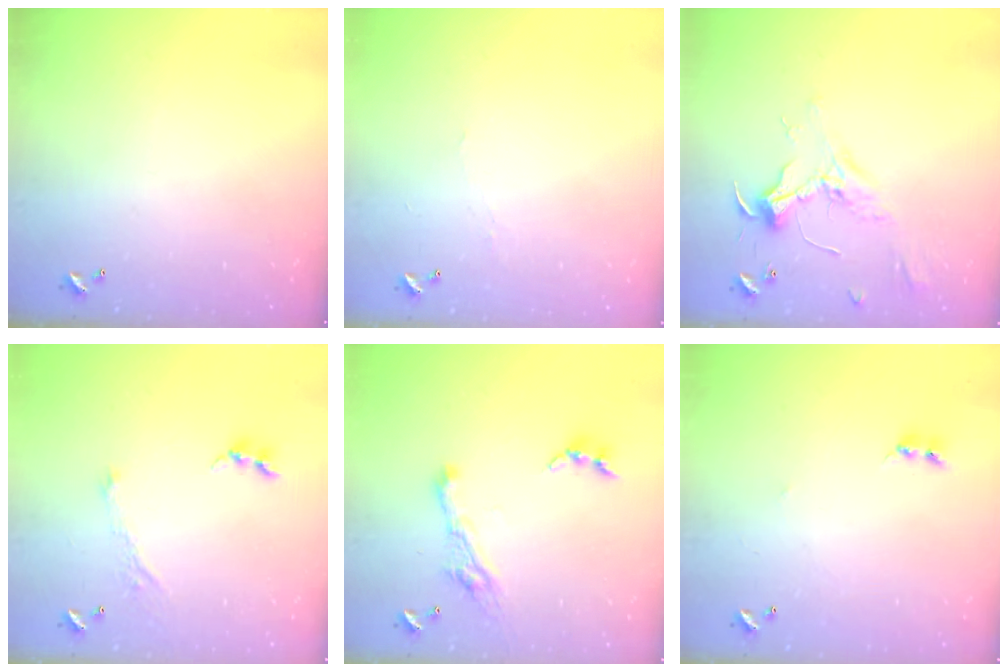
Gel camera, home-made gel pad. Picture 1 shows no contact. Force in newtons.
{"total": 0.8, "press": 0.7, "slide": 0.4}
{"total": 2.3, "press": 2.2, "slide": 0.7}
{"total": 2.9, "press": 2.8, "slide": 0.4}
{"total": 6.4, "press": 6.4, "slide": 0.8}
{"total": 2.7, "press": 2.7, "slide": 0.3}